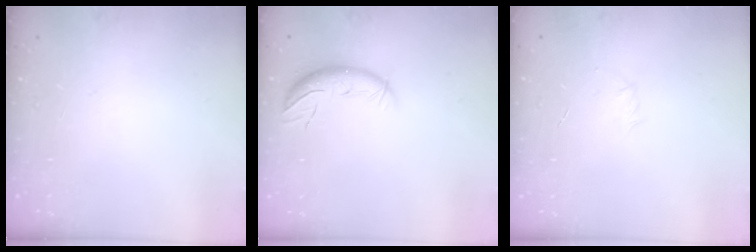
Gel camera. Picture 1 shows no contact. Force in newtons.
{"total": 9.6, "press": 9.3, "slide": 2.5}
{"total": 2.9, "press": 2.8, "slide": 0.8}